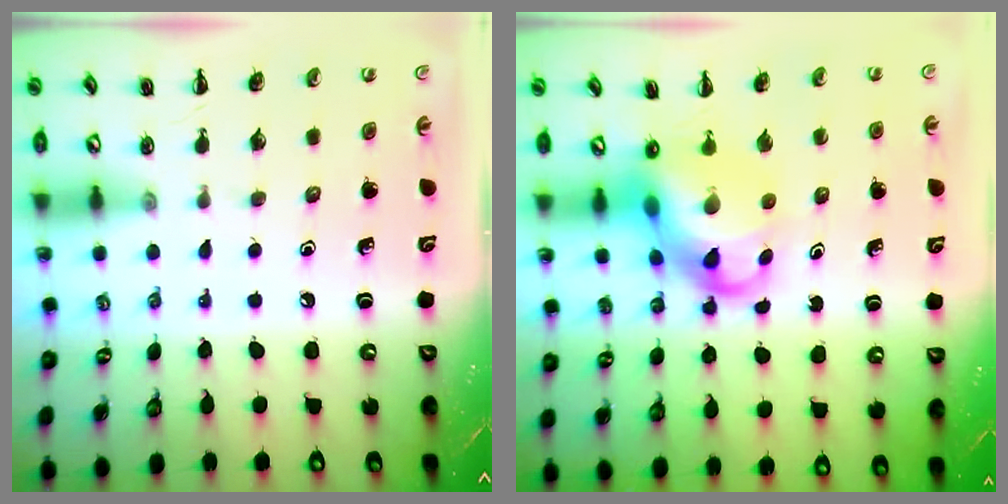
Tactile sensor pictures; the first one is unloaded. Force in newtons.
{"total": 8.8, "press": 8.4, "slide": 2.4}